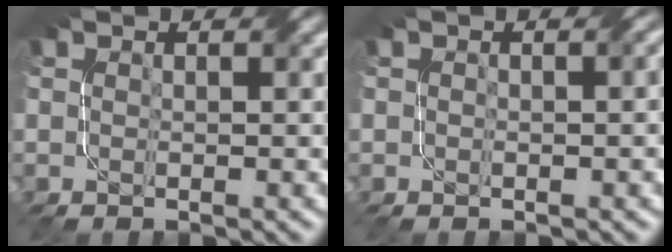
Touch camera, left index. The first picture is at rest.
{"total": 1.8, "force": [0.0, 0.7, 1.6], "torque": [-0.021, -0.001, 0.002]}